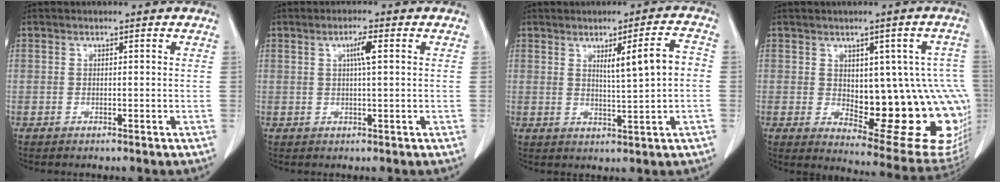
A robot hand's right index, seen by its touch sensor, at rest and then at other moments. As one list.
[{"total": 2.9, "force": [0.8, 0.0, 2.7], "torque": [-0.049, 0.002, 0.014]}, {"total": 6.2, "force": [0.7, 0.1, 6.2], "torque": [-0.095, 0.005, 0.016]}, {"total": 20.4, "force": [-1.8, 7.8, 18.7], "torque": [-0.150, 0.019, 0.009]}]